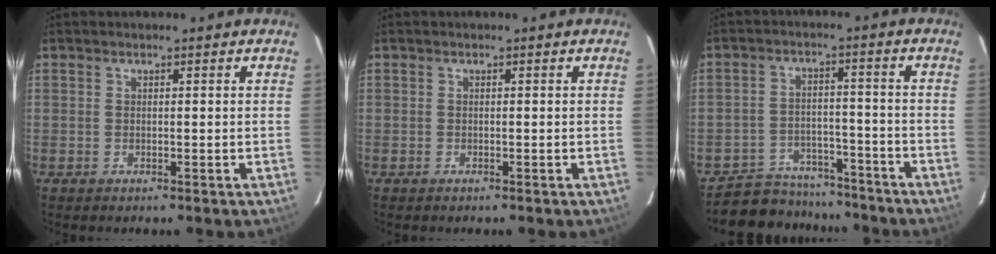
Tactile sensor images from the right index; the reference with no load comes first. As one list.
[{"total": 0.0}, {"total": 11.9, "force": [-10.5, 5.4, 1.8], "torque": [-0.055, 0.029, -0.146]}]